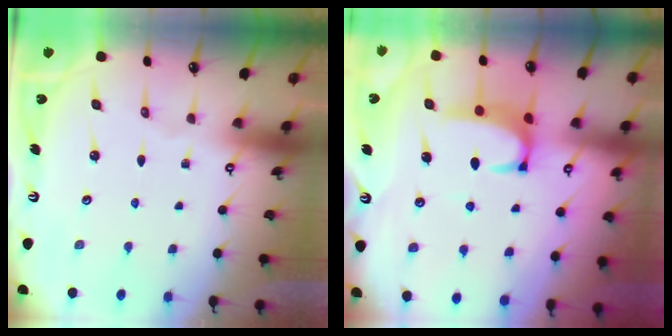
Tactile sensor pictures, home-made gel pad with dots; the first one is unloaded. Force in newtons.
{"total": 3.0, "press": 2.9, "slide": 0.8}